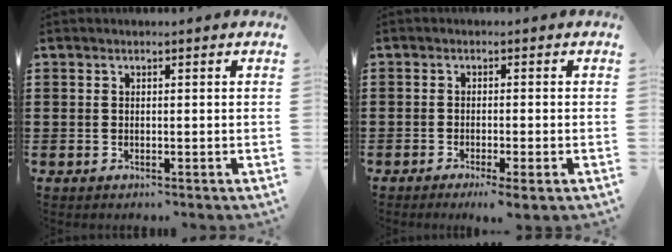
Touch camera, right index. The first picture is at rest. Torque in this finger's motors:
{"motor_torque": [0.67, -0.70, -0.01, 0.04]}